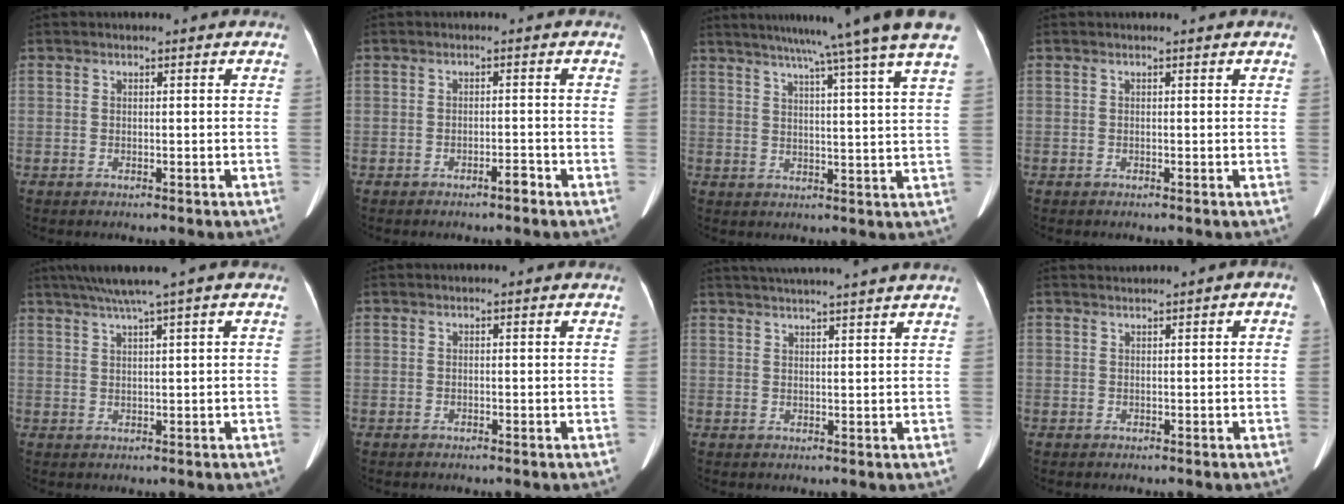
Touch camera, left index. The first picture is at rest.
{"total": 1.4, "force": [-1.2, 0.1, 0.8], "torque": [-0.014, 0.000, -0.020]}
{"total": 15.7, "force": [12.8, -2.5, 8.8], "torque": [-0.135, -0.019, 0.156]}
{"total": 0.5, "force": [0.5, 0.1, 0.1], "torque": [-0.007, 0.013, 0.003]}
{"total": 5.3, "force": [3.5, -0.9, 3.9], "torque": [-0.073, 0.022, 0.065]}
{"total": 0.0}
{"total": 12.9, "force": [11.7, -0.9, 5.4], "torque": [-0.094, 0.012, 0.153]}
{"total": 0.7, "force": [0.3, 0.5, 0.5], "torque": [-0.006, 0.021, 0.007]}